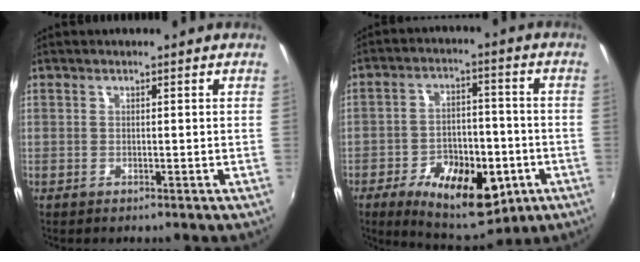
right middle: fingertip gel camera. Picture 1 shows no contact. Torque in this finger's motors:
{"motor_torque": [0.27, -0.22, 0.22, 0.11]}